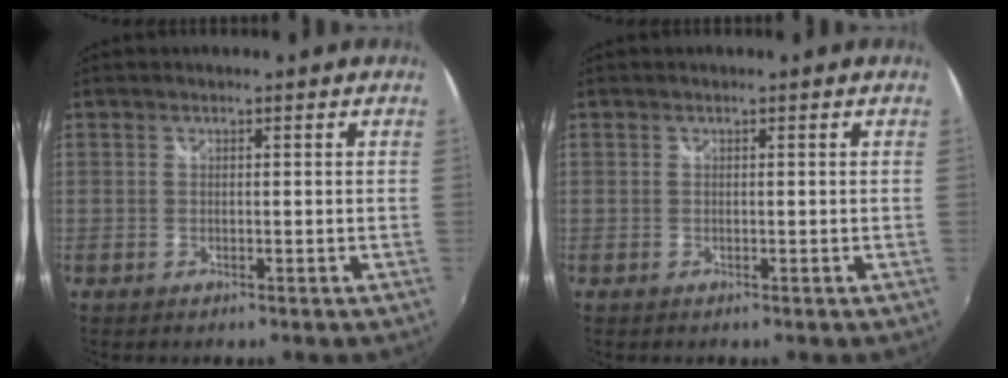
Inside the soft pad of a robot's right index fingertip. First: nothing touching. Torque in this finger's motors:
{"motor_torque": [0.00, 0.01, -0.02, 0.00]}